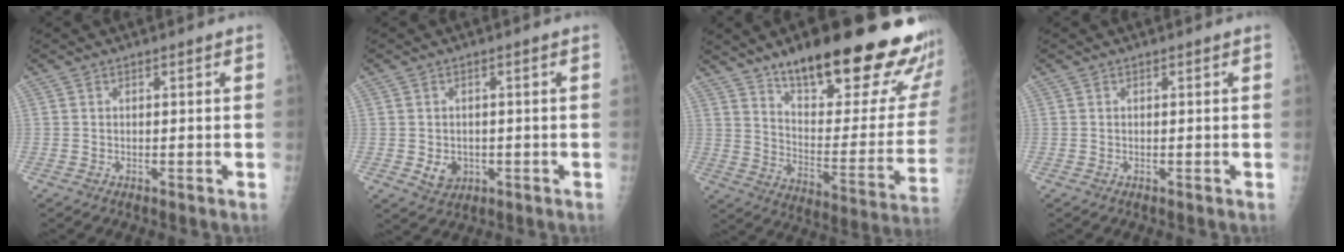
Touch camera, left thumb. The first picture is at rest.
{"total": 3.5, "force": [-0.6, 3.0, 1.8], "torque": [-0.014, -0.001, 0.002]}
{"total": 31.6, "force": [21.2, 8.7, 21.7], "torque": [-0.242, -0.088, 0.306]}
{"total": 0.0}